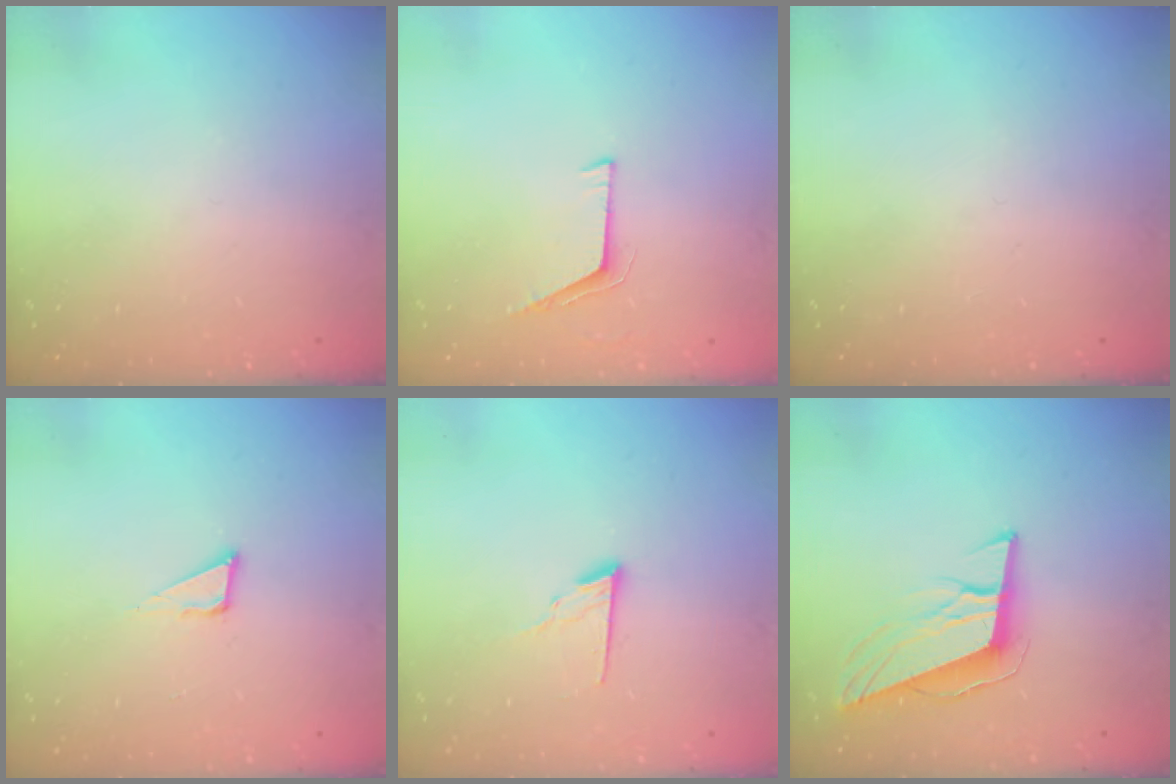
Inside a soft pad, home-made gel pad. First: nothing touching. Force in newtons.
{"total": 6.1, "press": 6.0, "slide": 0.6}
{"total": 0.0}
{"total": 4.8, "press": 4.8, "slide": 0.4}
{"total": 7.4, "press": 7.4, "slide": 0.6}
{"total": 10.7, "press": 10.2, "slide": 3.3}